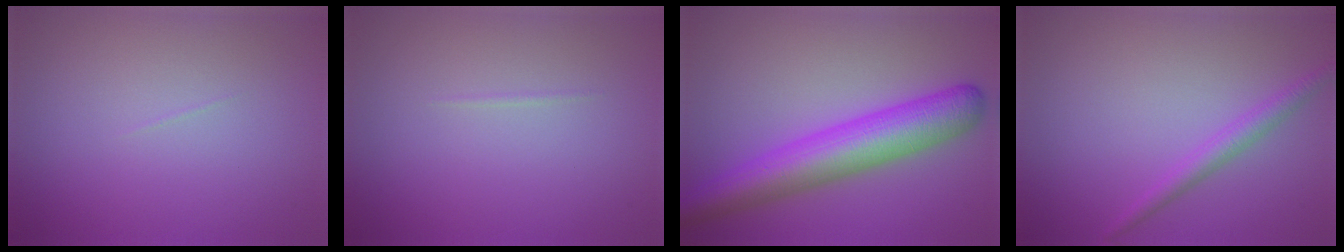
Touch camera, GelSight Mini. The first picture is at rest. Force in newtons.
{"total": 0.6, "press": 0.6, "slide": 0.2}
{"total": 7.5, "press": 7.5, "slide": 0.2}
{"total": 1.9, "press": 1.9, "slide": 0.1}